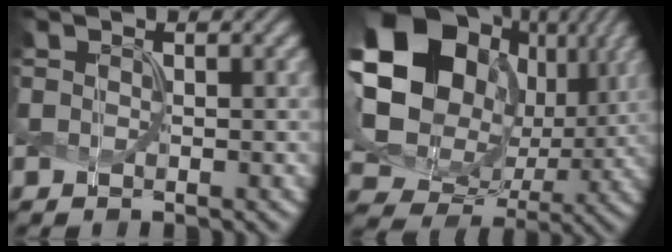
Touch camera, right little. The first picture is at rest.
{"total": 19.3, "force": [5.6, 15.1, 10.6], "torque": [-0.247, 0.025, 0.117]}